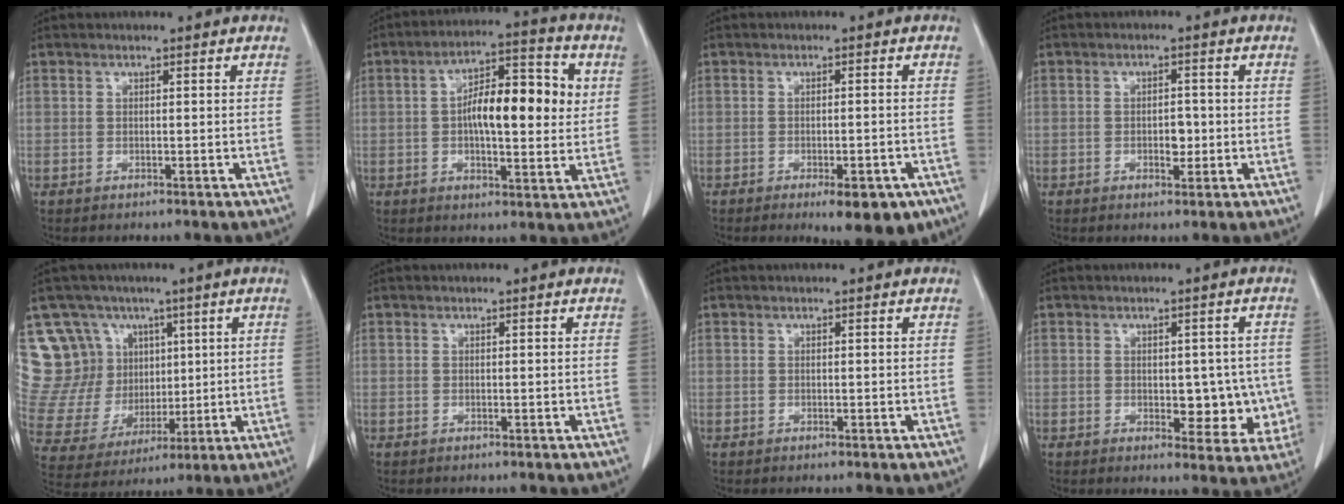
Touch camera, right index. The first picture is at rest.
{"total": 13.2, "force": [1.7, 4.6, 12.2], "torque": [-0.196, 0.025, 0.021]}
{"total": 7.8, "force": [-4.8, 2.5, 5.6], "torque": [-0.060, -0.006, -0.061]}
{"total": 2.8, "force": [-0.6, 1.5, 2.3], "torque": [-0.033, 0.003, -0.004]}
{"total": 17.4, "force": [8.0, 14.4, 5.6], "torque": [-0.144, 0.070, 0.180]}
{"total": 0.0}
{"total": 0.0}
{"total": 7.3, "force": [-0.8, 4.1, 6.0], "torque": [-0.049, 0.007, -0.002]}